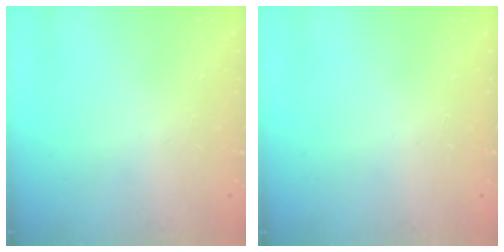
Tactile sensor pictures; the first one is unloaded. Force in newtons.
{"total": 0.0}